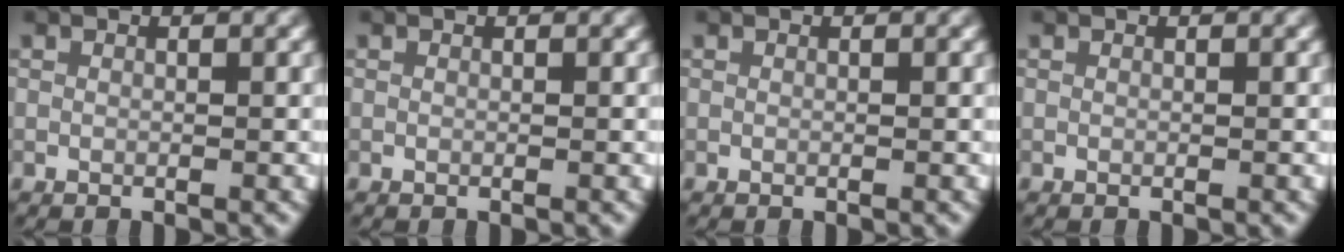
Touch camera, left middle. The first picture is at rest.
{"total": 0.0}
{"total": 0.0}
{"total": 0.0}